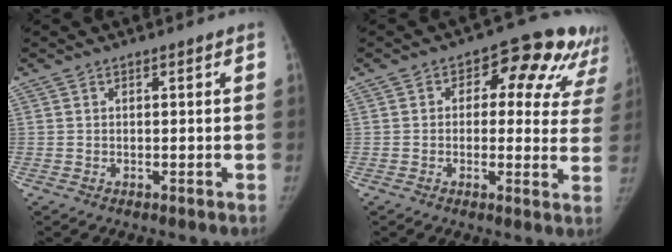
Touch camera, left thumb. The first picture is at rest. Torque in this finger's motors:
{"motor_torque": [-0.61, 0.61, 0.07, 0.78, 0.00]}